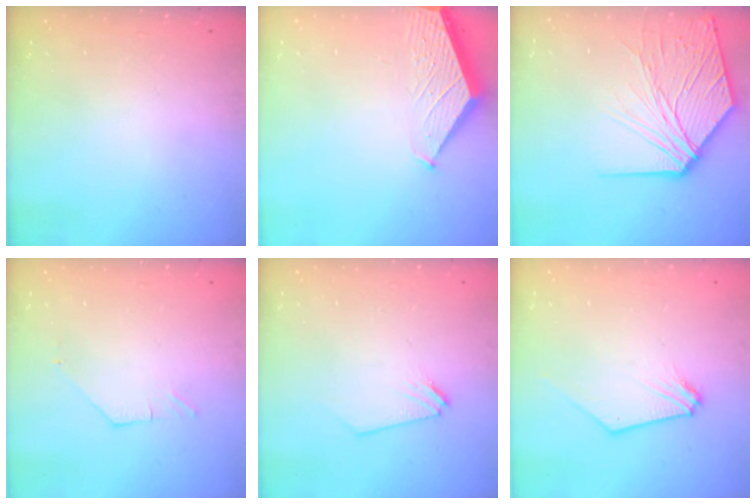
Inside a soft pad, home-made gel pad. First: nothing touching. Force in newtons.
{"total": 1.8, "press": 1.8, "slide": 0.2}
{"total": 11.6, "press": 11.5, "slide": 1.4}
{"total": 0.7, "press": 0.7, "slide": 0.2}
{"total": 0.0}
{"total": 0.7, "press": 0.7, "slide": 0.2}